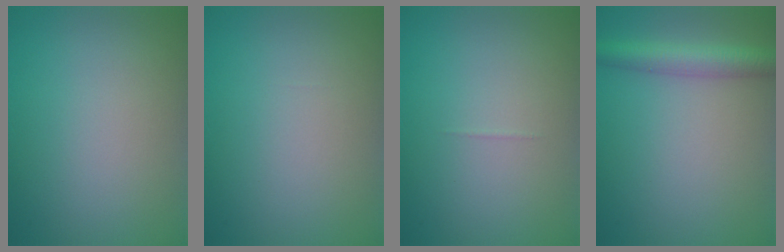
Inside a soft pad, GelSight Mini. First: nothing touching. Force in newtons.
{"total": 0.0}
{"total": 0.0}
{"total": 3.7, "press": 3.7, "slide": 0.2}